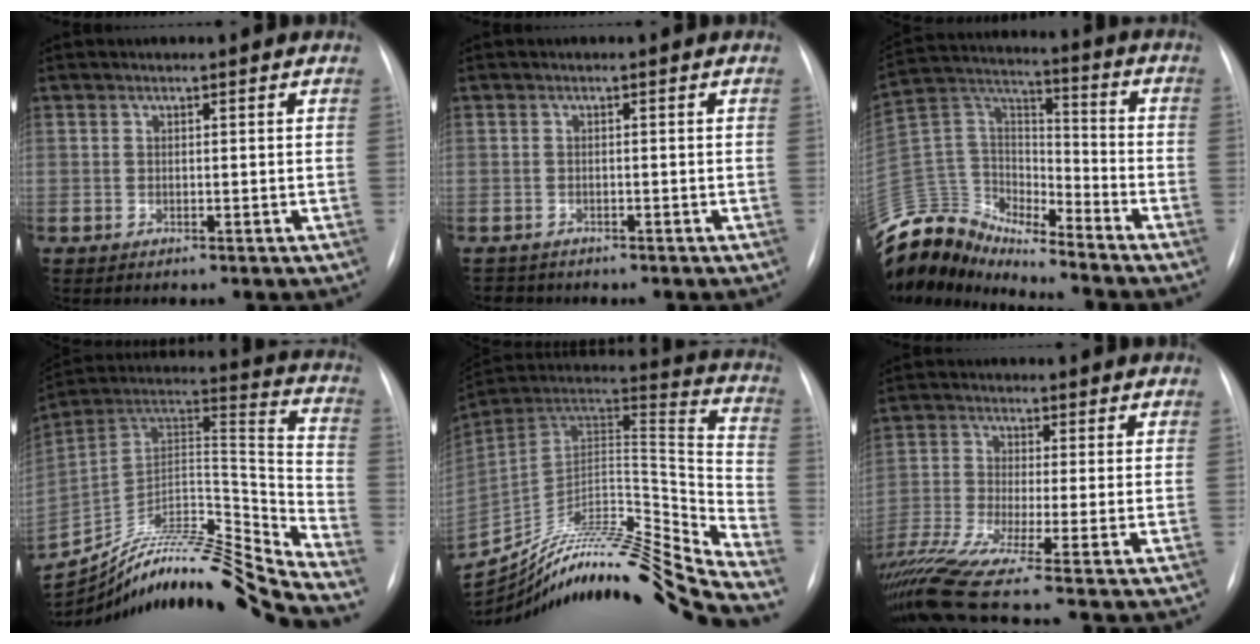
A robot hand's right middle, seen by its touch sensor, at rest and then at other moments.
{"total": 2.0, "force": [-1.8, 0.9, -0.3], "torque": [-0.001, -0.001, -0.029]}
{"total": 13.6, "force": [-13.3, 2.5, 1.4], "torque": [-0.032, 0.070, -0.258]}
{"total": 27.5, "force": [-24.9, -0.1, 11.5], "torque": [-0.210, 0.016, -0.407]}
{"total": 29.8, "force": [-26.3, -0.1, 14.1], "torque": [-0.190, -0.008, -0.410]}
{"total": 14.0, "force": [-10.0, -0.1, 9.7], "torque": [-0.240, -0.024, -0.184]}